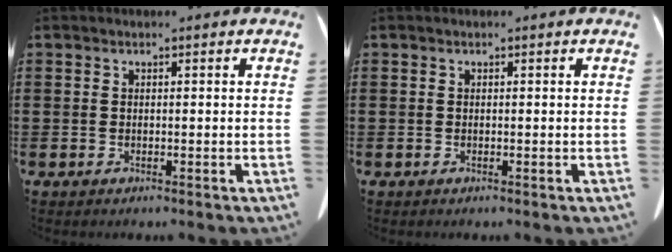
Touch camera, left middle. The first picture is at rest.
{"total": 0.0}